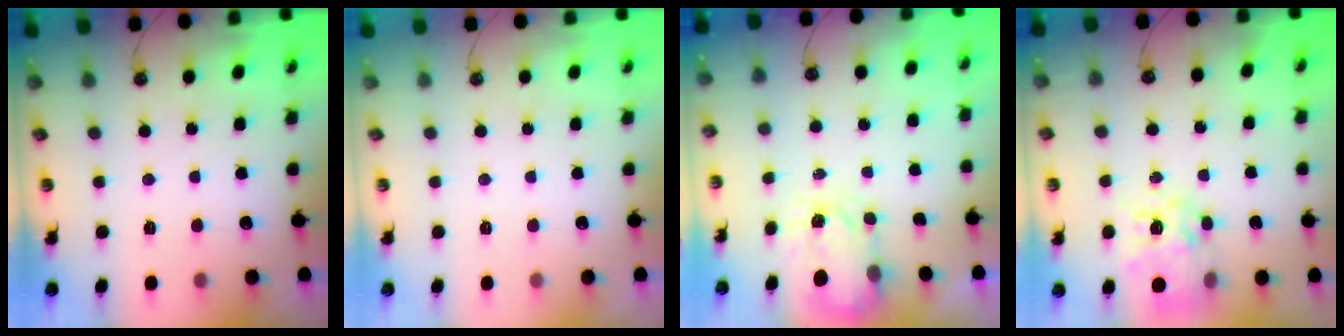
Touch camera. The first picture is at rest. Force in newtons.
{"total": 0.0}
{"total": 3.9, "press": 3.8, "slide": 0.6}
{"total": 13.0, "press": 13.0, "slide": 1.1}